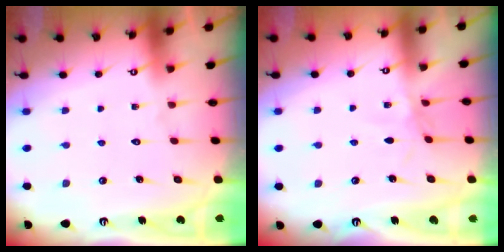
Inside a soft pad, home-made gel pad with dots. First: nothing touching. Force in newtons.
{"total": 2.0, "press": 2.0, "slide": 0.3}